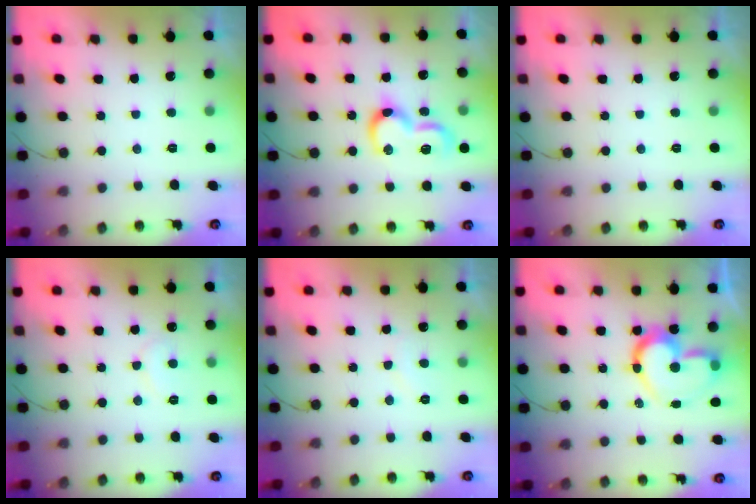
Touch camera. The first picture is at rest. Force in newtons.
{"total": 11.8, "press": 11.8, "slide": 0.5}
{"total": 0.0}
{"total": 6.8, "press": 6.8, "slide": 0.5}
{"total": 4.8, "press": 4.8, "slide": 0.3}
{"total": 16.2, "press": 16.1, "slide": 1.5}